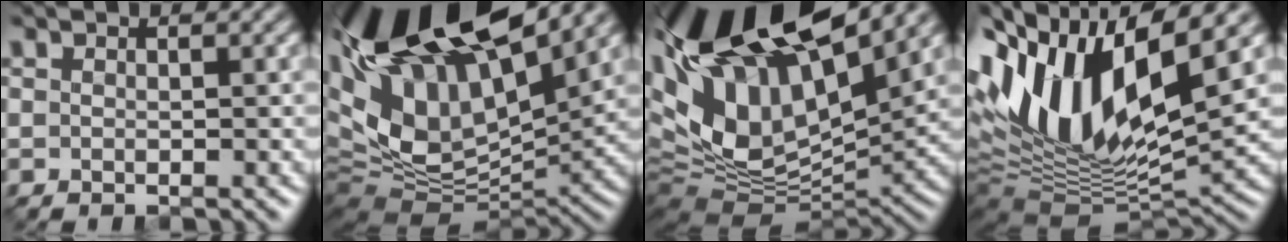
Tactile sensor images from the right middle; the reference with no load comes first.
{"total": 18.8, "force": [7.2, 9.5, 14.5], "torque": [-0.243, 0.022, 0.152]}
{"total": 17.2, "force": [7.1, 8.1, 13.5], "torque": [-0.247, 0.014, 0.149]}
{"total": 14.8, "force": [3.1, 6.7, 12.8], "torque": [-0.245, 0.007, 0.048]}